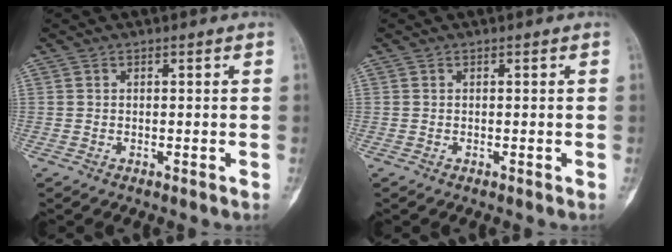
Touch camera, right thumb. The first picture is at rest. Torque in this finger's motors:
{"motor_torque": [0.23, 0.06, 0.16, 0.04, 0.02]}